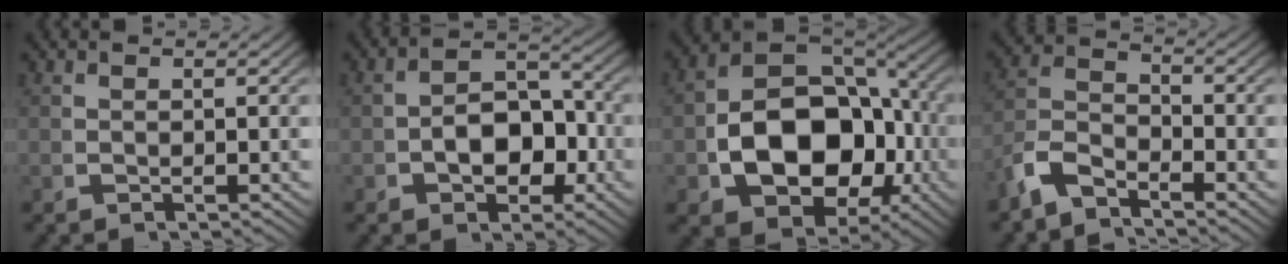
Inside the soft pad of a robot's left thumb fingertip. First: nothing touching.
{"total": 7.0, "force": [-1.3, 4.8, 4.9], "torque": [-0.085, -0.021, -0.010]}
{"total": 15.2, "force": [-2.2, 10.5, 10.7], "torque": [-0.225, -0.057, -0.004]}
{"total": 5.0, "force": [-2.5, 3.3, 2.8], "torque": [-0.055, -0.016, -0.048]}